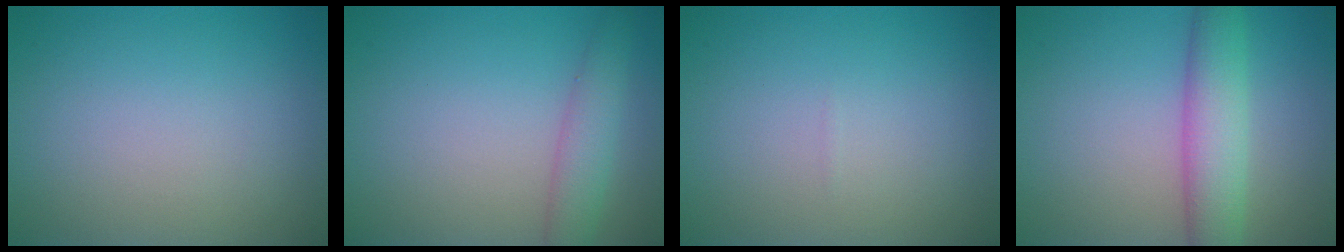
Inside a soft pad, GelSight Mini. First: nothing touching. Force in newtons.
{"total": 2.9, "press": 2.9, "slide": 0.1}
{"total": 0.0}
{"total": 5.0, "press": 5.0, "slide": 0.4}